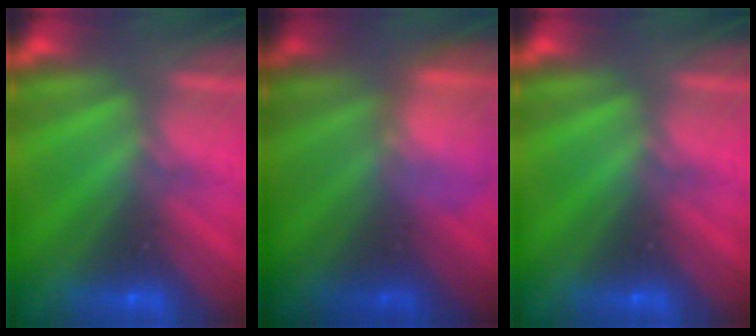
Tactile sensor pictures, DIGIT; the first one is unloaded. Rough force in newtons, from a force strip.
{"total": 3.5}
{"total": 0.0}